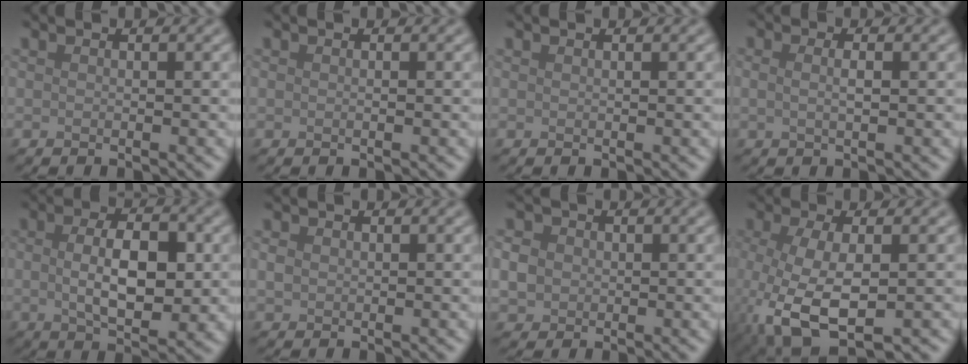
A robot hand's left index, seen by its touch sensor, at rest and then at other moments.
{"total": 0.0}
{"total": 0.0}
{"total": 1.8, "force": [0.3, 0.7, 1.7], "torque": [-0.015, -0.004, -0.006]}
{"total": 6.5, "force": [0.1, 2.9, 5.8], "torque": [-0.103, -0.001, -0.001]}
{"total": 1.1, "force": [0.1, 1.0, 0.5], "torque": [-0.008, 0.001, -0.002]}
{"total": 2.8, "force": [0.0, 2.5, 1.1], "torque": [-0.020, 0.006, -0.001]}
{"total": 8.1, "force": [-2.9, 3.4, 6.7], "torque": [-0.159, -0.019, -0.050]}